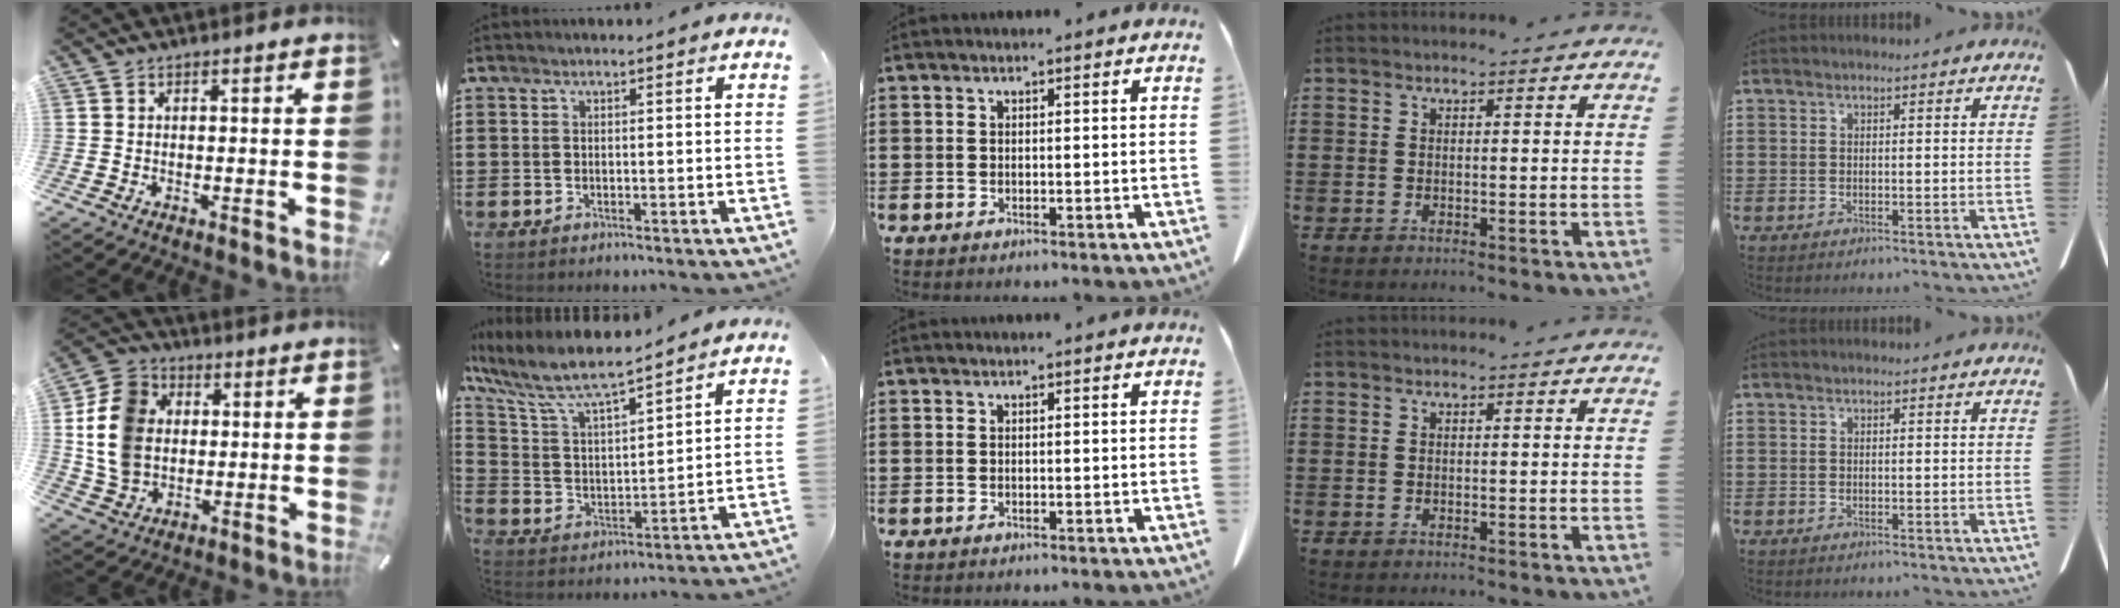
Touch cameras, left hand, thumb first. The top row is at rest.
{"thumb": {"total": 13.4, "force": [0.9, 11.4, 7.0], "torque": [-0.168, 0.018, 0.016]}, "index": {"total": 8.0, "force": [6.9, 1.2, 3.8], "torque": [-0.105, -0.037, 0.115]}}